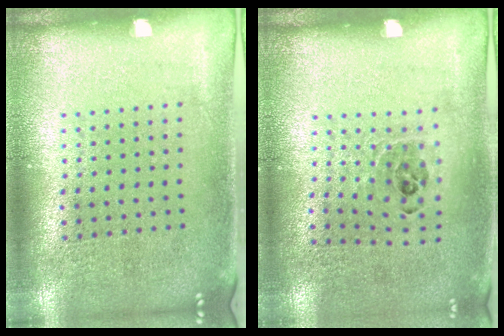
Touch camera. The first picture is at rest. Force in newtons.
{"total": 0.9, "press": 0.8, "slide": 0.4}